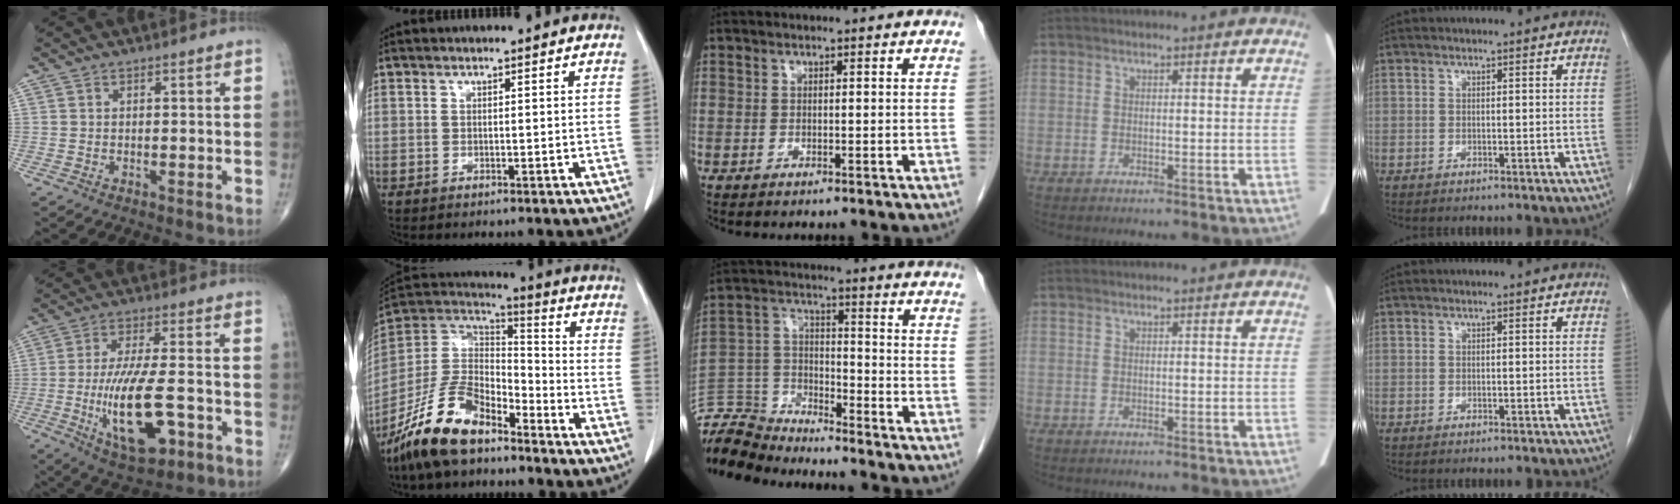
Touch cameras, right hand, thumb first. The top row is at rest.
{"thumb": {"total": 16.2, "force": [-4.5, 6.0, 14.4], "torque": [-0.260, 0.008, -0.064]}, "index": {"total": 14.4, "force": [-10.5, 5.6, 8.2], "torque": [-0.171, 0.012, -0.200]}, "middle": {"total": 9.4, "force": [-9.3, 0.9, -0.3], "torque": [0.002, 0.014, -0.184]}}